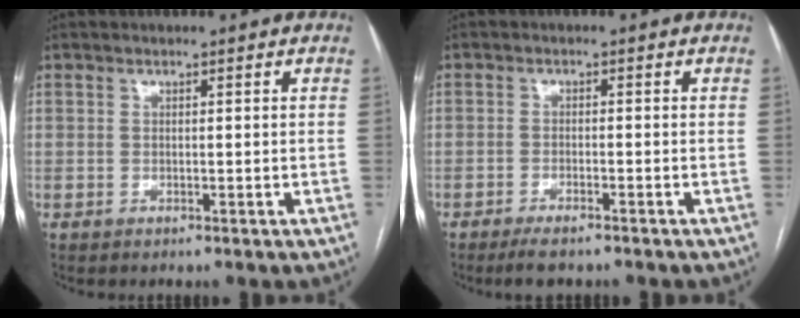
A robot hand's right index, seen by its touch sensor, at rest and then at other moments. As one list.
[{"total": 3.5, "force": [-2.8, 0.6, 2.1], "torque": [-0.036, -0.005, -0.047]}]